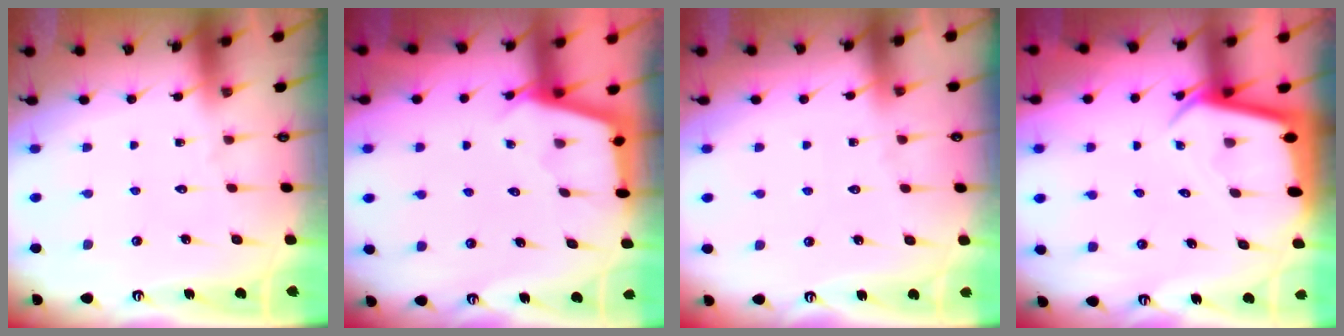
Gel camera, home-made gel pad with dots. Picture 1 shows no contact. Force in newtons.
{"total": 2.8, "press": 2.7, "slide": 0.3}
{"total": 1.8, "press": 1.8, "slide": 0.4}
{"total": 3.6, "press": 3.6, "slide": 0.2}